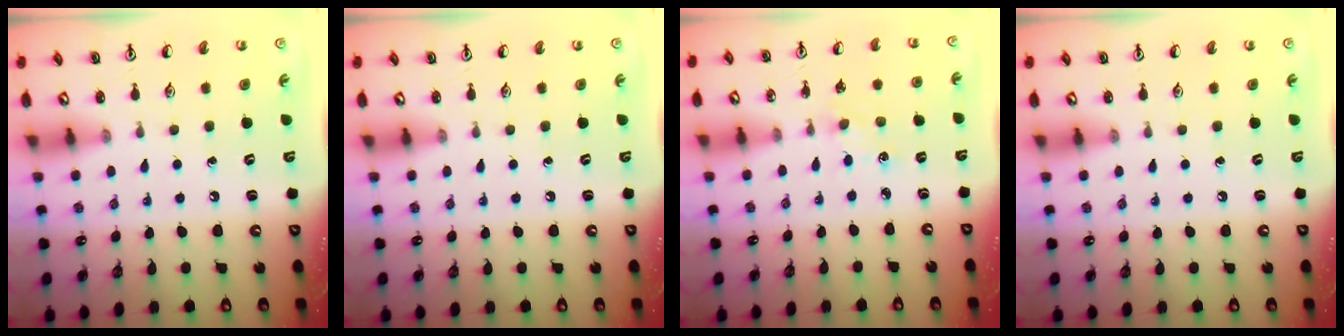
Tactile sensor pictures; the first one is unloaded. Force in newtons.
{"total": 0.0}
{"total": 2.9, "press": 2.8, "slide": 0.4}
{"total": 0.0}